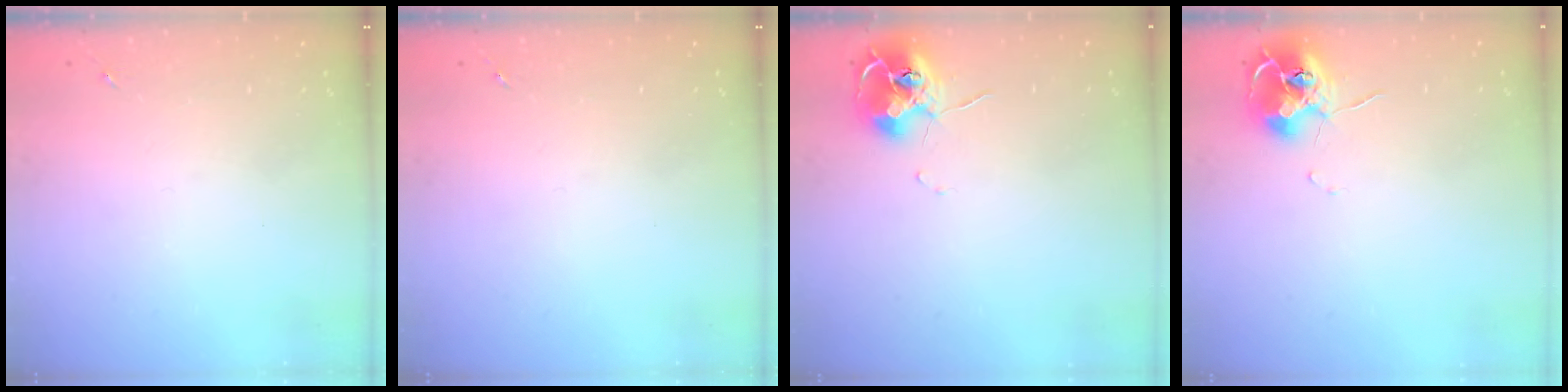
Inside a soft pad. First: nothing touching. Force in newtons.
{"total": 0.0}
{"total": 10.4, "press": 10.4, "slide": 0.9}
{"total": 10.4, "press": 10.4, "slide": 0.9}